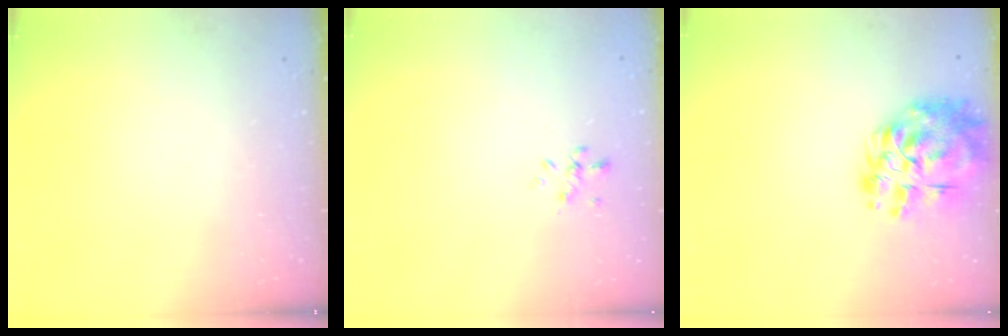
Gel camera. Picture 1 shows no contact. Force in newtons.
{"total": 0.0}
{"total": 14.4, "press": 13.9, "slide": 3.6}